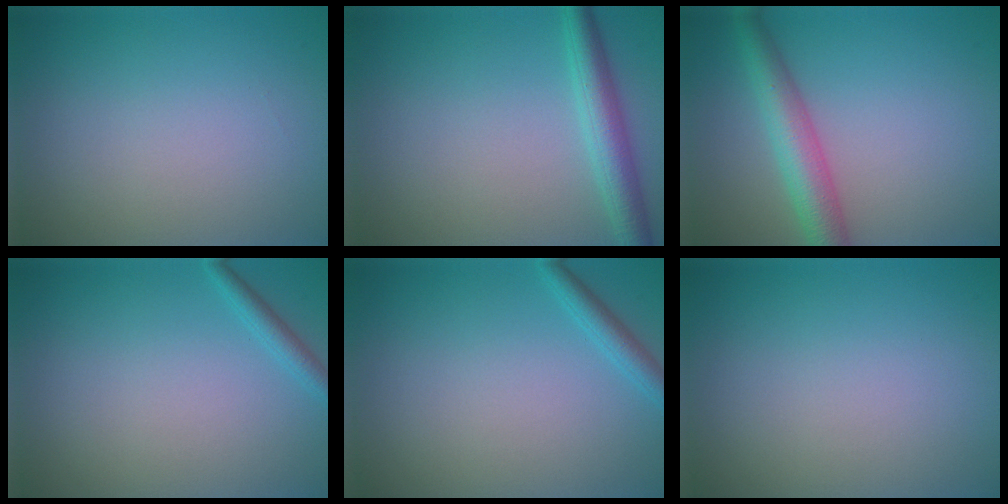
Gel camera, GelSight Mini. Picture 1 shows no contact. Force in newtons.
{"total": 3.5, "press": 3.5, "slide": 0.1}
{"total": 4.4, "press": 4.4, "slide": 0.1}
{"total": 1.4, "press": 1.4, "slide": 0.1}
{"total": 1.8, "press": 1.7, "slide": 0.1}
{"total": 0.0}